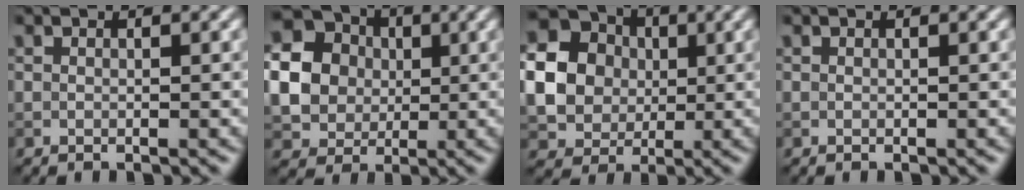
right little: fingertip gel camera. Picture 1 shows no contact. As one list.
[{"total": 14.3, "force": [1.9, 13.2, 5.0], "torque": [-0.150, 0.012, 0.019]}, {"total": 16.0, "force": [2.2, 14.8, 5.6], "torque": [-0.160, 0.012, 0.017]}, {"total": 0.0}]